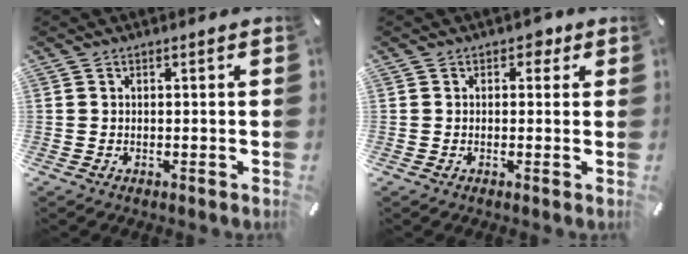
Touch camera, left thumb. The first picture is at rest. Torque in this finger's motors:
{"motor_torque": [0.33, 0.26, 0.04, -0.13, 0.00]}